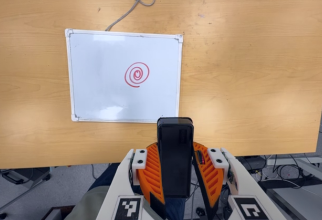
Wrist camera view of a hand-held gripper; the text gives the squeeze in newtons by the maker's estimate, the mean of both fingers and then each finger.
{"total": 8.4, "left": 7.0, "right": 9.9}